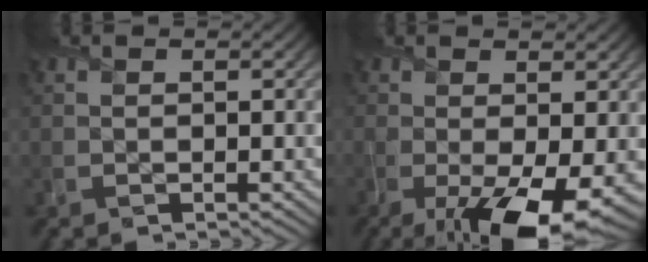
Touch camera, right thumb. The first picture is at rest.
{"total": 8.7, "force": [-3.0, 3.1, 7.5], "torque": [-0.130, -0.022, -0.041]}